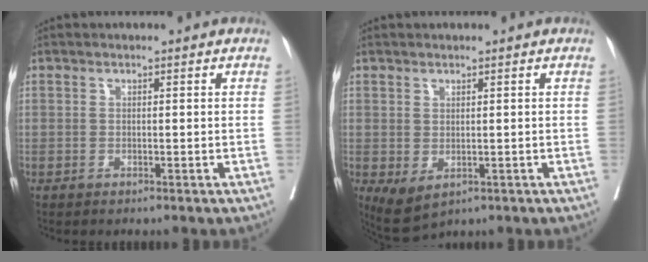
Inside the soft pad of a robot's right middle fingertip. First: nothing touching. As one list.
[{"total": 3.3, "force": [-0.8, 1.7, 2.8], "torque": [-0.055, -0.006, 0.004]}]